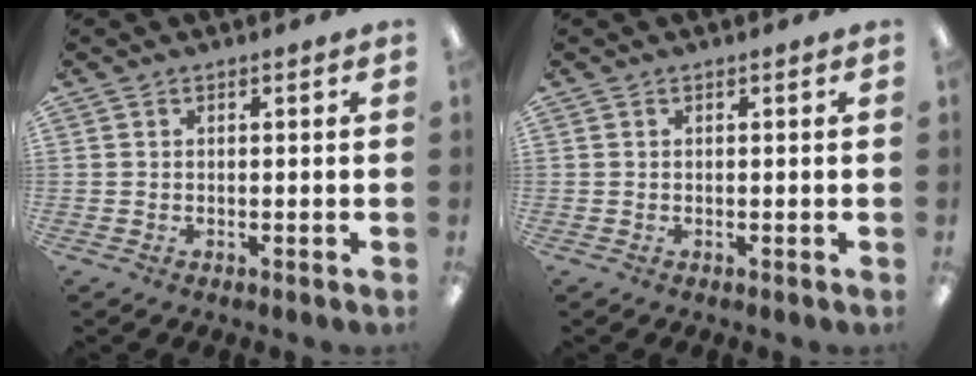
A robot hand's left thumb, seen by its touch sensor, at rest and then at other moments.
{"total": 0.0}